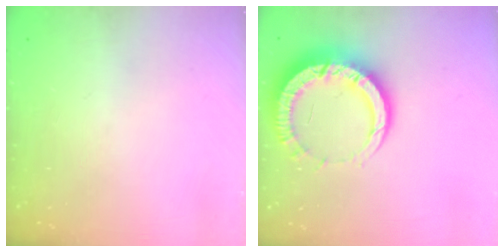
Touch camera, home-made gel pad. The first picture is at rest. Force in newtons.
{"total": 12.4, "press": 12.4, "slide": 1.2}